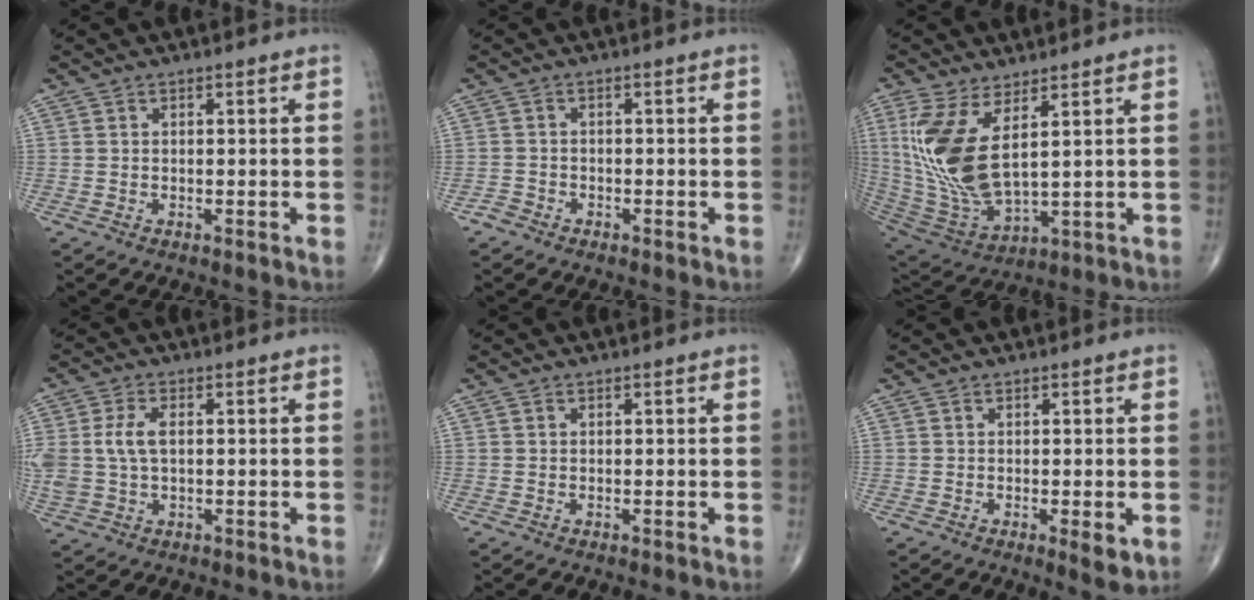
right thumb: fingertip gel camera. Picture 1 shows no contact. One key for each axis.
{"total": 1.7, "fx": -1.3, "fy": 1.1, "fz": 0.1, "tx": 0.000, "ty": 0.006, "tz": -0.031}
{"total": 15.3, "fx": 4.7, "fy": 6.3, "fz": 13.2, "tx": -0.281, "ty": -0.032, "tz": 0.110}
{"total": 7.4, "fx": 0.8, "fy": 4.4, "fz": 5.9, "tx": -0.143, "ty": 0.009, "tz": 0.019}
{"total": 0.0}
{"total": 3.1, "fx": -0.5, "fy": 0.7, "fz": 3.0, "tx": -0.042, "ty": -0.011, "tz": -0.007}